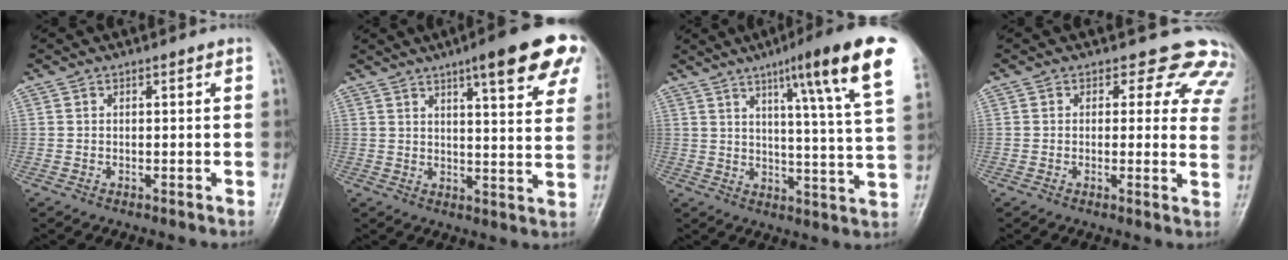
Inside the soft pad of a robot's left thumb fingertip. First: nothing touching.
{"total": 16.8, "force": [9.7, 3.5, 13.3], "torque": [-0.139, -0.033, 0.120]}
{"total": 18.5, "force": [9.8, 1.4, 15.6], "torque": [-0.205, -0.039, 0.128]}
{"total": 10.6, "force": [8.8, 5.3, 2.4], "torque": [0.032, -0.037, 0.063]}